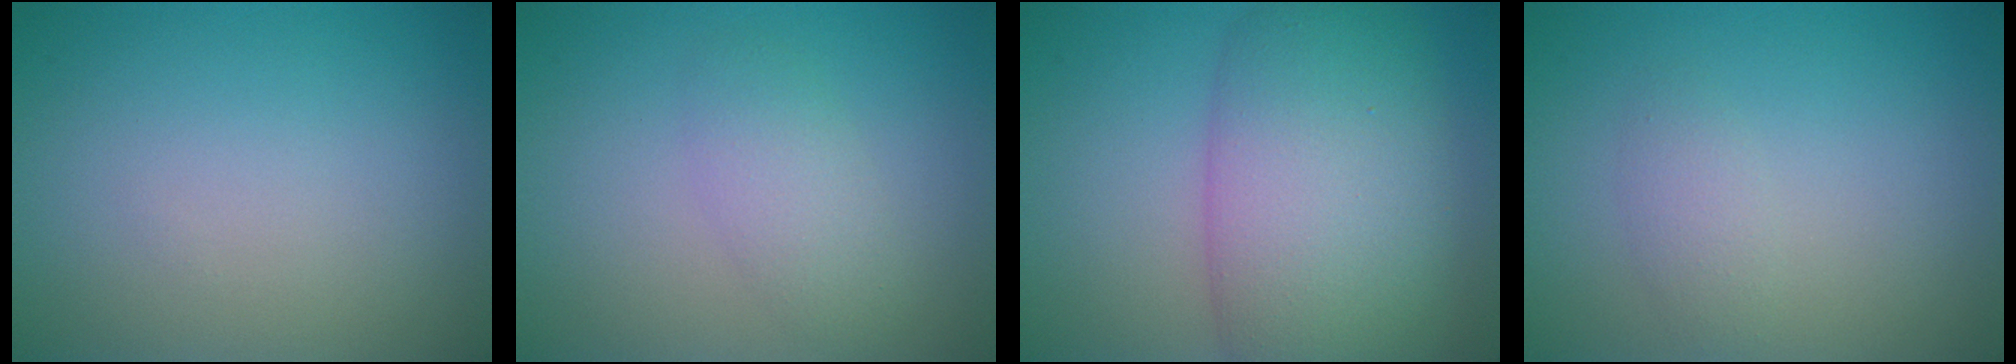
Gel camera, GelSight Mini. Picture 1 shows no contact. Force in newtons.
{"total": 2.2, "press": 2.2, "slide": 0.0}
{"total": 10.3, "press": 10.3, "slide": 0.2}
{"total": 1.4, "press": 1.4, "slide": 0.1}